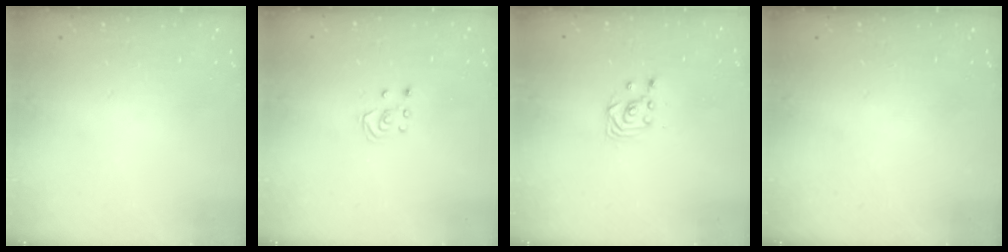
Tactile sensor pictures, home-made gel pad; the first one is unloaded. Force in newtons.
{"total": 2.5, "press": 2.5, "slide": 0.2}
{"total": 3.3, "press": 3.3, "slide": 0.1}
{"total": 0.0}